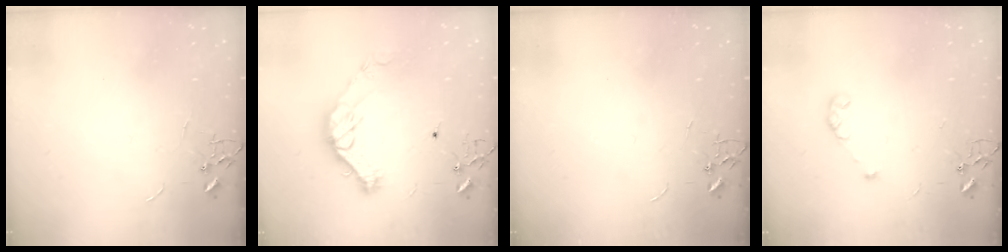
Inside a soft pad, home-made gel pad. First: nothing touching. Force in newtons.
{"total": 12.5, "press": 12.5, "slide": 0.4}
{"total": 0.0}
{"total": 5.5, "press": 5.4, "slide": 1.0}